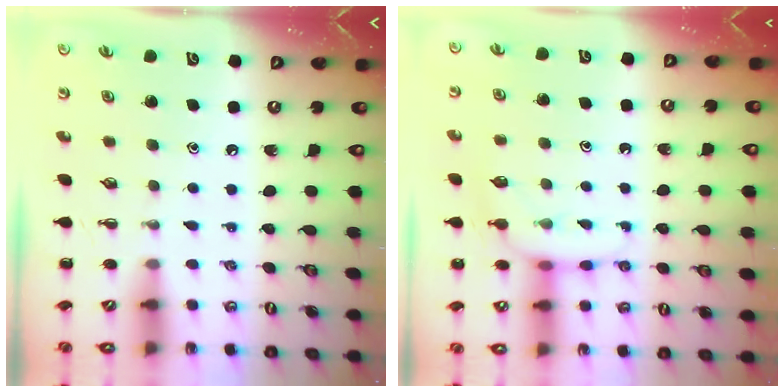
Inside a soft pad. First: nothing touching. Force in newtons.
{"total": 8.4, "press": 8.2, "slide": 1.6}